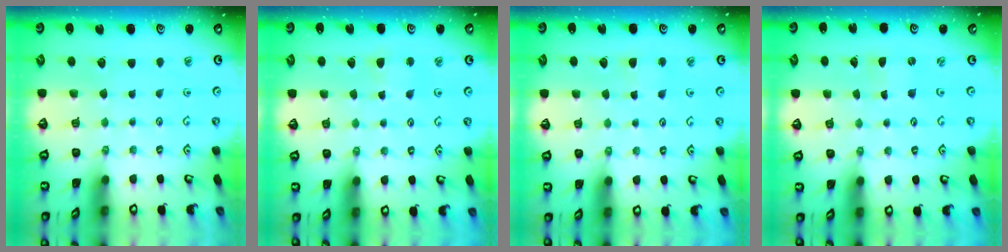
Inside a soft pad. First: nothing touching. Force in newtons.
{"total": 2.9, "press": 2.9, "slide": 0.3}
{"total": 2.1, "press": 2.1, "slide": 0.5}
{"total": 0.0}